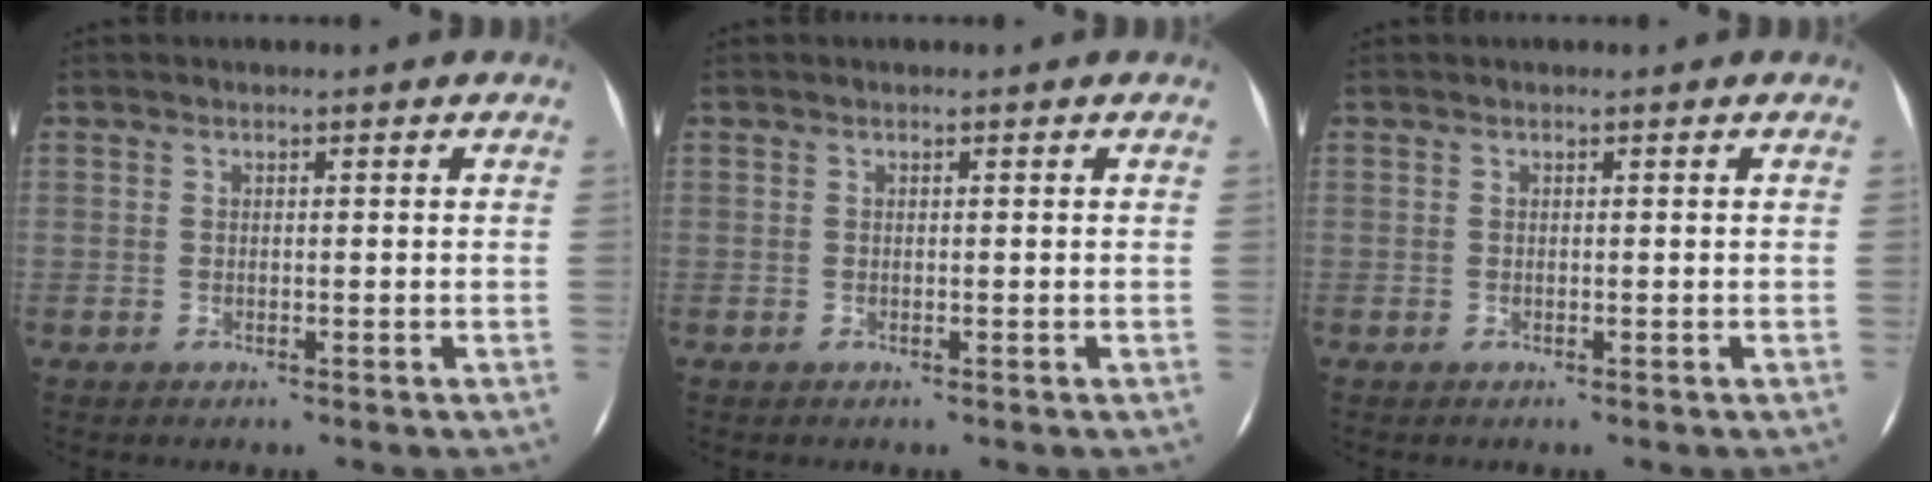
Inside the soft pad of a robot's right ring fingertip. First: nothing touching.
{"total": 0.0}
{"total": 0.0}